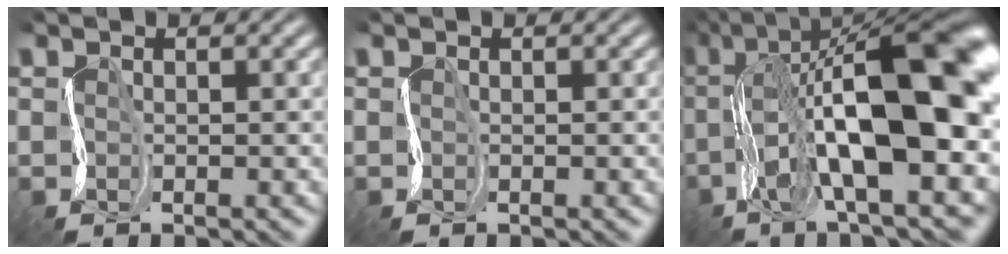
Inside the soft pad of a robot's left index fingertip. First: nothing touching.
{"total": 0.0}
{"total": 17.9, "force": [-0.3, 6.8, 16.6], "torque": [-0.261, 0.021, -0.010]}